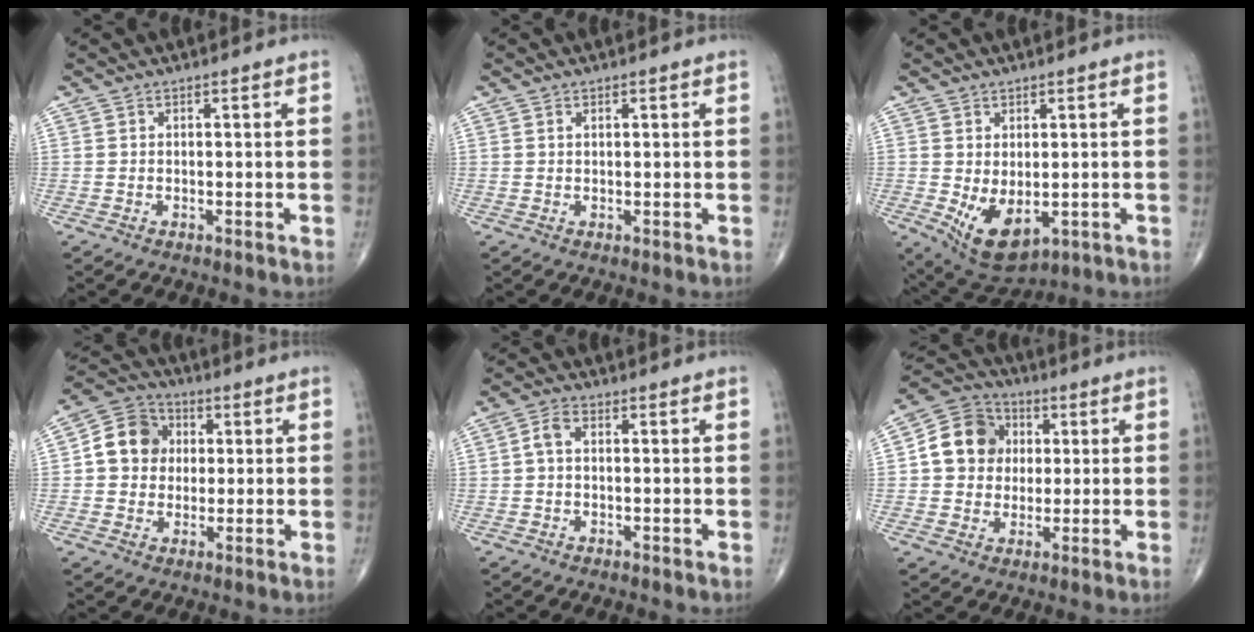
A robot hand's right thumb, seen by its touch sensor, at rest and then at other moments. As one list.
[{"total": 0.7, "force": [0.3, 0.3, 0.5], "torque": [-0.007, 0.002, 0.006]}, {"total": 8.9, "force": [-1.6, 5.0, 7.1], "torque": [-0.108, -0.011, -0.004]}, {"total": 9.5, "force": [1.2, 8.2, 4.6], "torque": [-0.058, 0.014, 0.008]}, {"total": 2.7, "force": [0.2, 1.6, 2.2], "torque": [-0.044, 0.010, -0.002]}, {"total": 11.3, "force": [1.7, 9.8, 5.4], "torque": [-0.071, 0.013, 0.017]}]